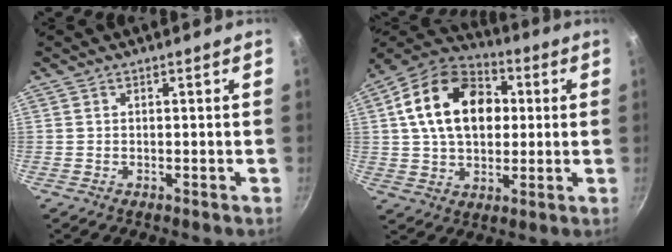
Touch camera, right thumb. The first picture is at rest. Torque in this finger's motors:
{"motor_torque": [-0.04, 0.69, 0.69, -0.18, 0.22]}